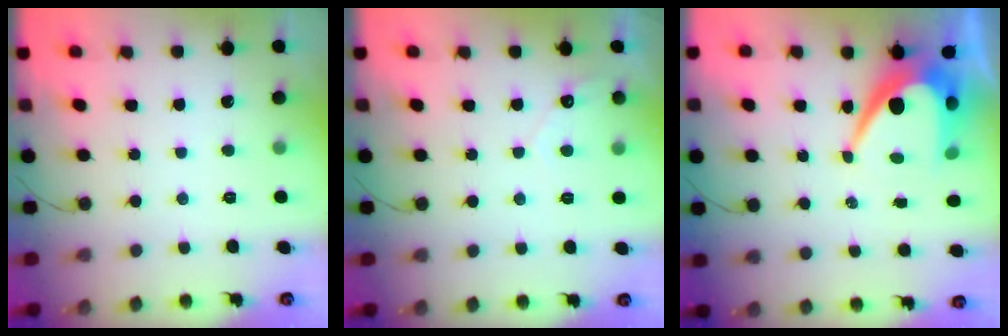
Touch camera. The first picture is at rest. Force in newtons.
{"total": 2.7, "press": 2.7, "slide": 0.2}
{"total": 11.0, "press": 11.0, "slide": 0.8}